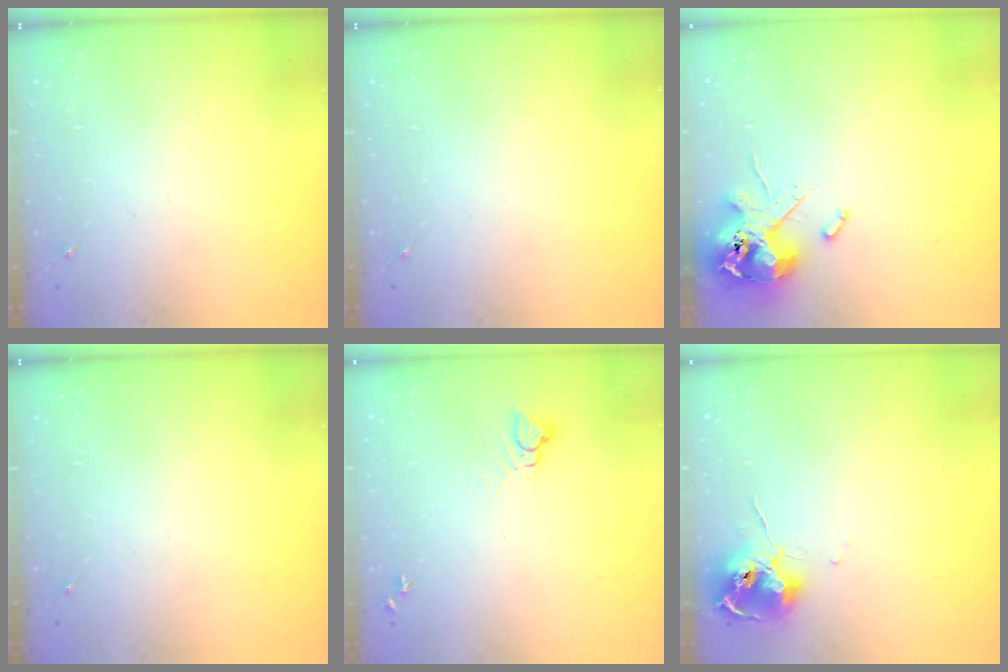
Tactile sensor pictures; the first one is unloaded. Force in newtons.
{"total": 0.0}
{"total": 13.1, "press": 12.9, "slide": 2.2}
{"total": 0.0}
{"total": 3.9, "press": 3.9, "slide": 0.2}
{"total": 10.6, "press": 10.5, "slide": 0.8}